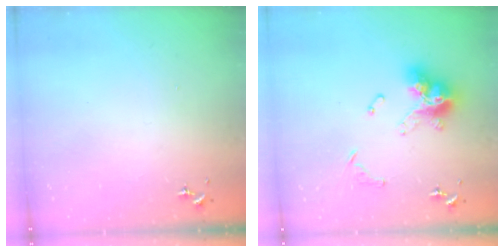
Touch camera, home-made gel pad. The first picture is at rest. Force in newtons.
{"total": 17.4, "press": 17.3, "slide": 1.8}